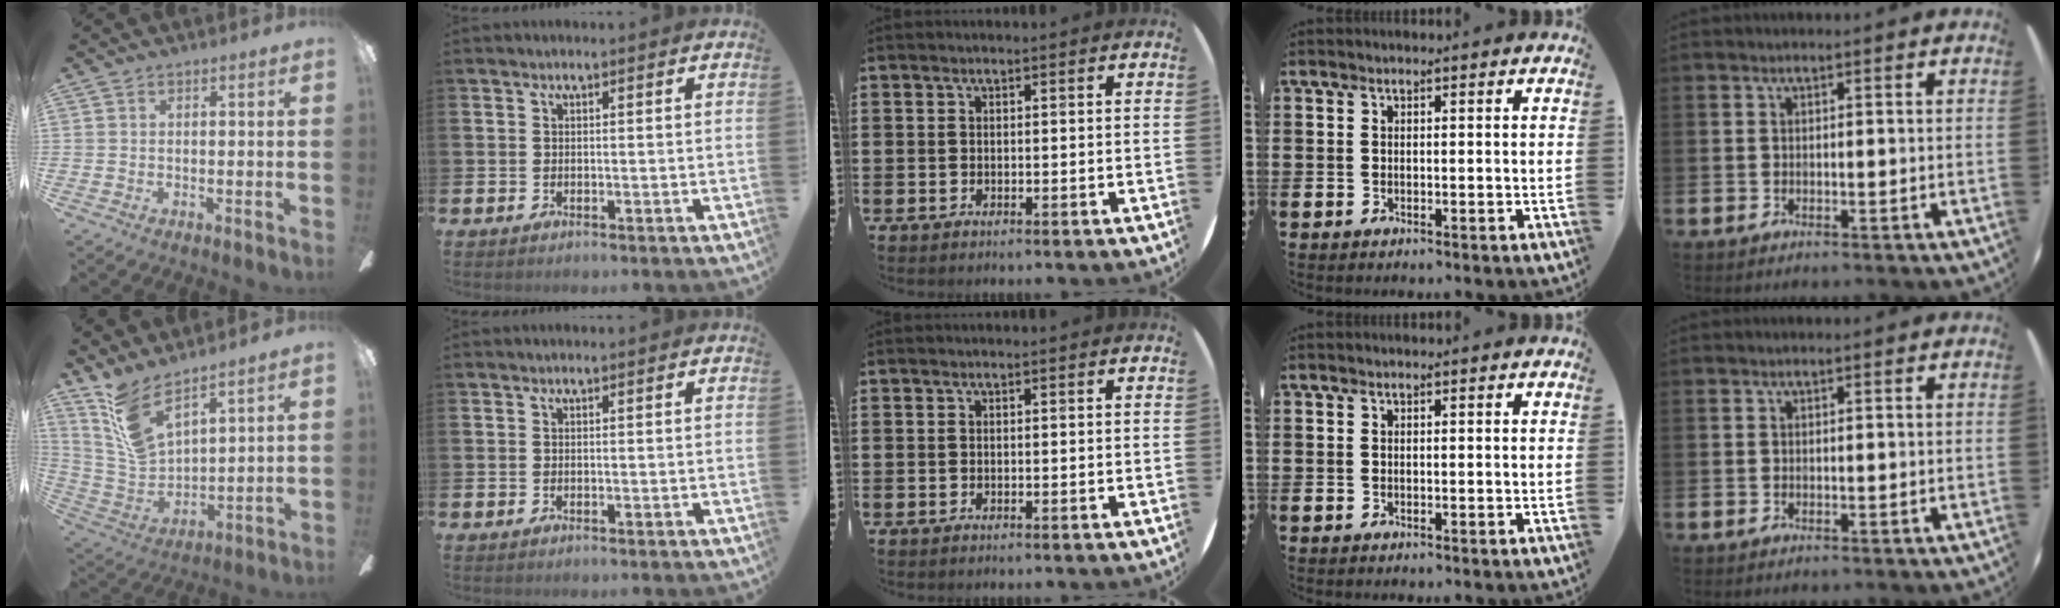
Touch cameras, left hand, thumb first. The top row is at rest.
{"thumb": {"total": 13.7, "force": [10.3, 4.8, 7.7], "torque": [-0.192, -0.058, 0.192]}}